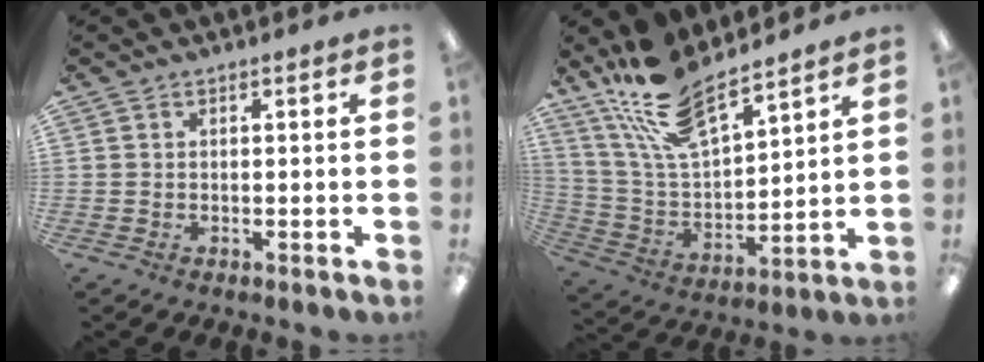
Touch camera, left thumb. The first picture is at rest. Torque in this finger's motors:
{"motor_torque": [0.32, 0.32, 1.41, -1.36, 0.37]}